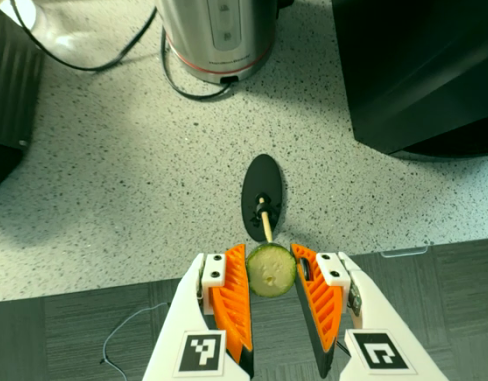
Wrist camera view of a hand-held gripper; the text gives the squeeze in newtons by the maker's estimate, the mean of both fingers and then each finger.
{"total": 7.7, "left": 7.4, "right": 8.0}